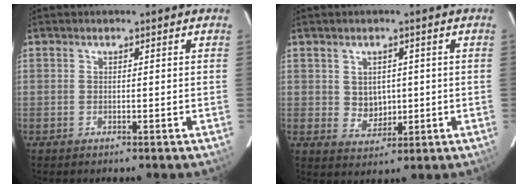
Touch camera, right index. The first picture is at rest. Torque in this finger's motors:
{"motor_torque": [0.04, 0.20, -0.01, 0.00]}